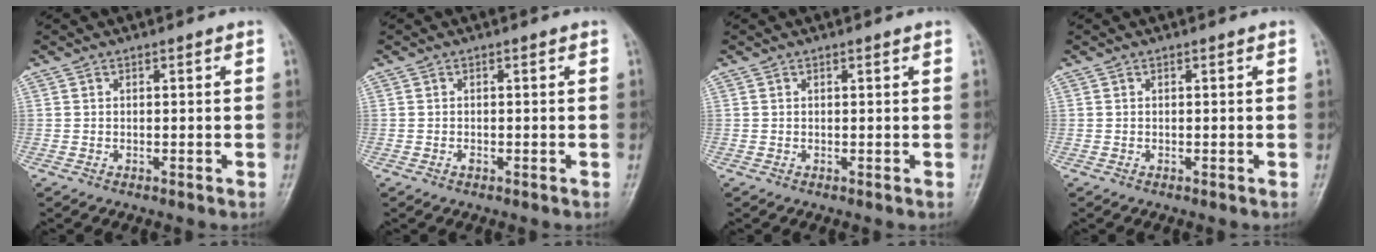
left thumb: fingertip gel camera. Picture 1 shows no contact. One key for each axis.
{"total": 0.6, "fx": -0.3, "fy": 0.3, "fz": 0.4, "tx": -0.006, "ty": -0.001, "tz": -0.005}
{"total": 0.0}
{"total": 0.0}